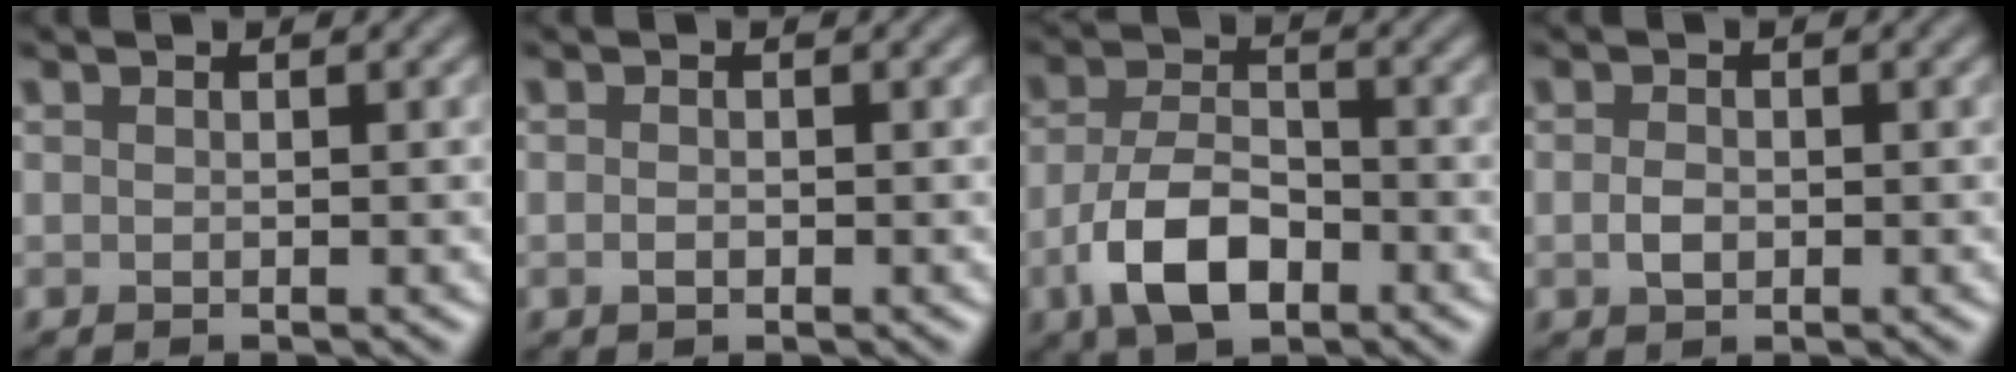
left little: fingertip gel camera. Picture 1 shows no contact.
{"total": 0.7, "force": [-0.3, 0.5, 0.5], "torque": [-0.010, -0.001, -0.008]}
{"total": 6.1, "force": [-2.8, 3.2, 4.3], "torque": [-0.086, -0.005, -0.059]}
{"total": 1.5, "force": [-0.3, 1.1, 1.0], "torque": [-0.022, -0.001, -0.009]}